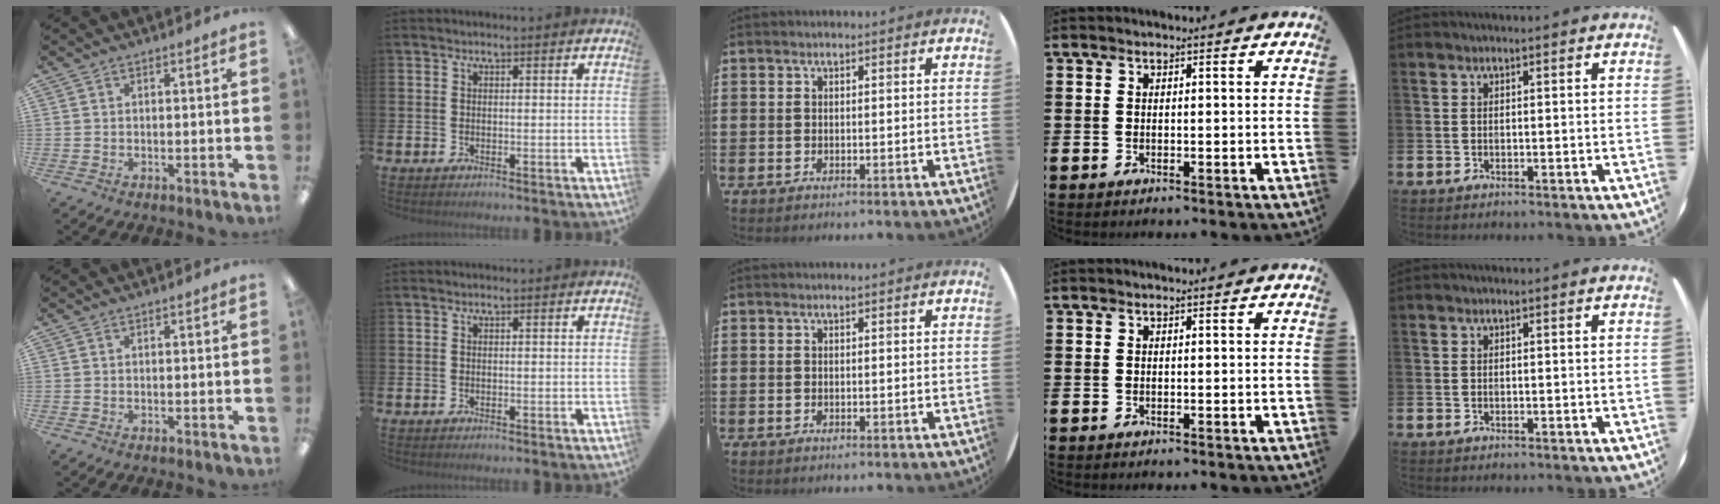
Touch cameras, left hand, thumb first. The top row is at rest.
{}